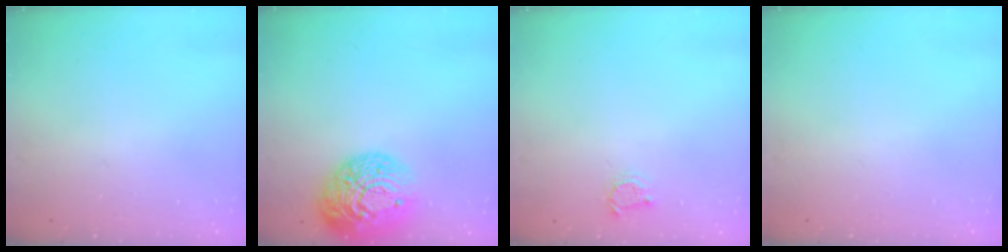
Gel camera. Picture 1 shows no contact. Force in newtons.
{"total": 19.7, "press": 19.7, "slide": 1.1}
{"total": 3.3, "press": 3.2, "slide": 0.4}
{"total": 0.0}